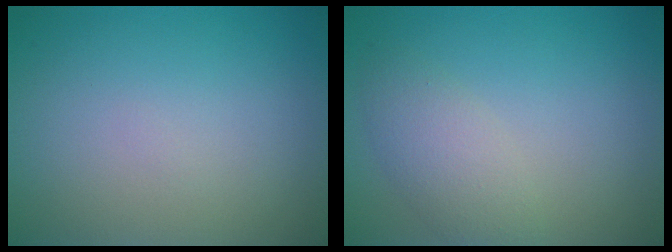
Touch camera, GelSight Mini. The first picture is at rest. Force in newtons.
{"total": 2.9, "press": 2.9, "slide": 0.2}